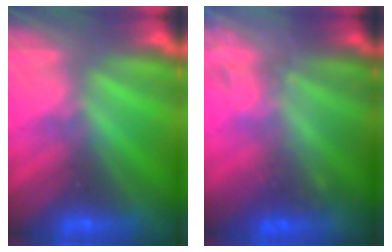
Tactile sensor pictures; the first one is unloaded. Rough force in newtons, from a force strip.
{"total": 2.1}